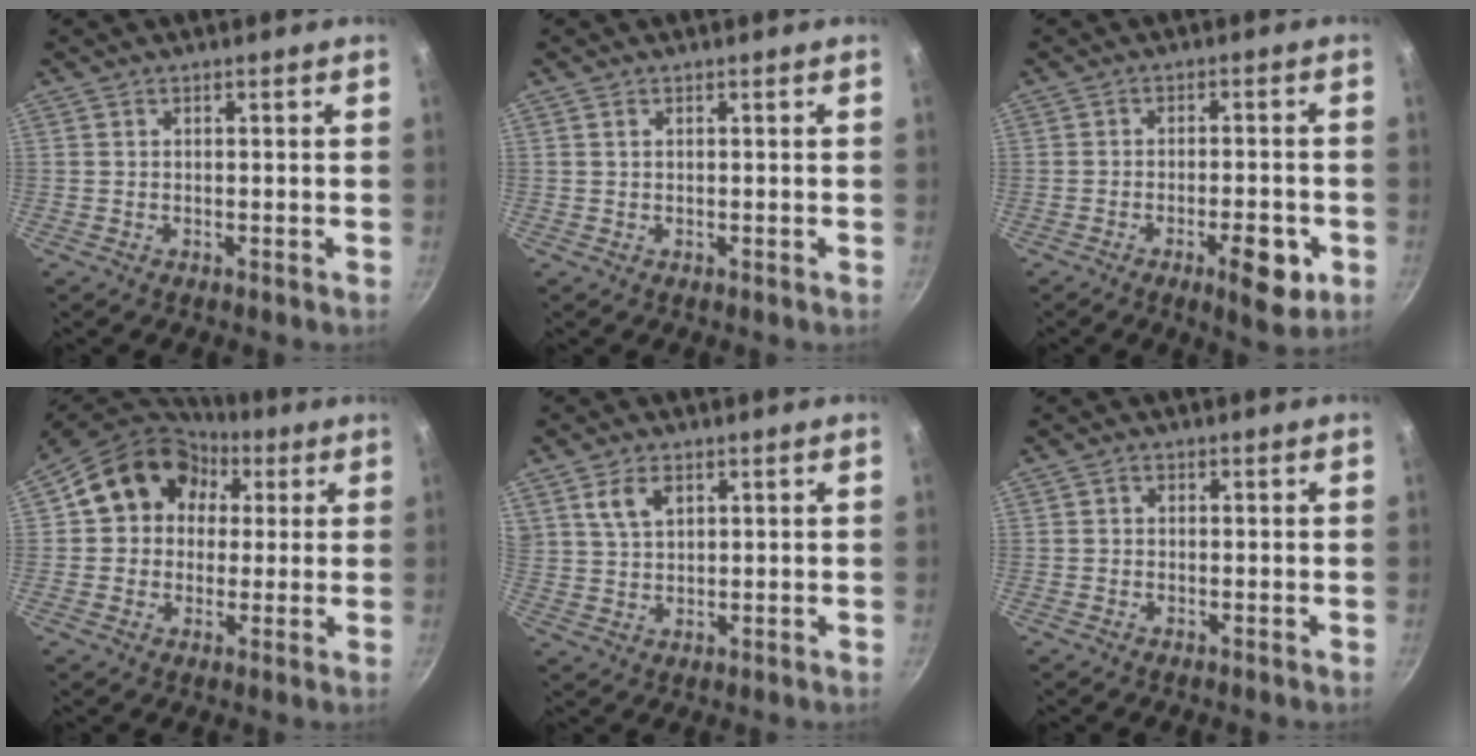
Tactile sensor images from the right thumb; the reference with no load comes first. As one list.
[{"total": 0.7, "force": [0.4, 0.4, 0.5], "torque": [-0.009, 0.001, 0.006]}, {"total": 8.3, "force": [-3.2, 2.8, 7.1], "torque": [-0.084, 0.012, -0.040]}, {"total": 15.2, "force": [3.5, 13.0, 7.1], "torque": [-0.088, 0.029, 0.038]}, {"total": 5.4, "force": [2.6, 3.1, 3.5], "torque": [-0.054, -0.003, 0.053]}, {"total": 0.8, "force": [0.0, 0.7, 0.4], "torque": [-0.005, 0.004, -0.002]}]